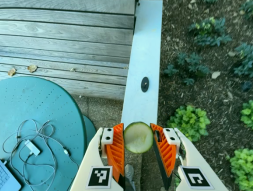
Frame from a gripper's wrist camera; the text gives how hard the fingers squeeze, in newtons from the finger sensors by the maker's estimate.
{"total": 13.3, "left": 14.0, "right": 12.5}